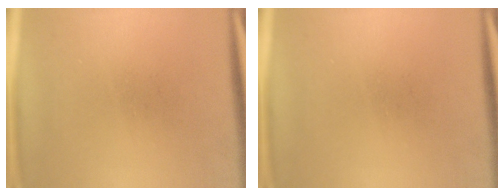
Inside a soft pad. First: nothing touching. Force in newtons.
{"total": 0.0}